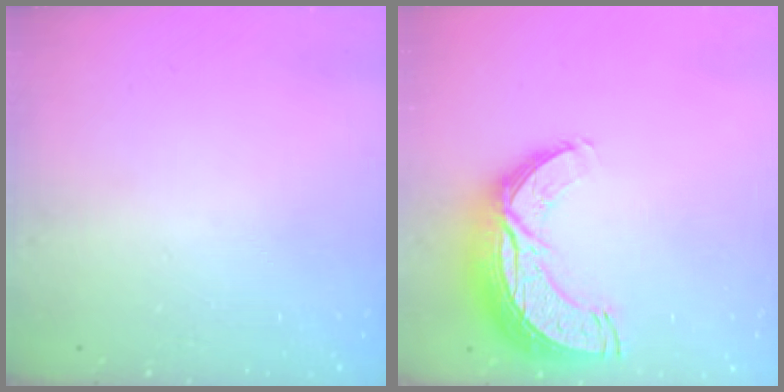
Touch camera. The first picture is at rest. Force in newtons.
{"total": 12.4, "press": 12.4, "slide": 0.9}